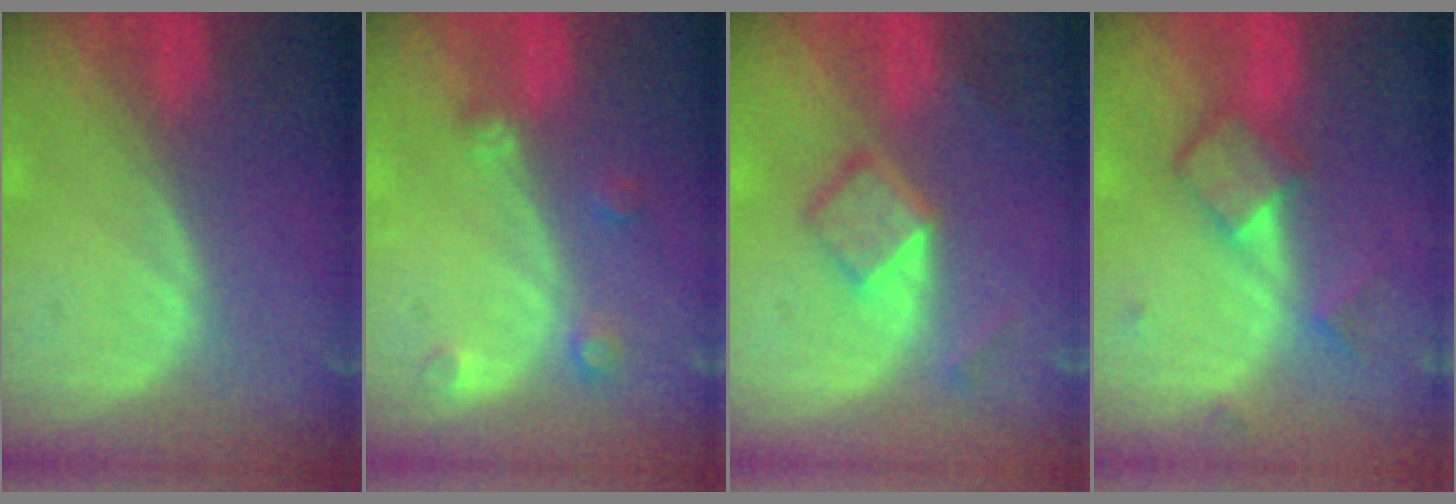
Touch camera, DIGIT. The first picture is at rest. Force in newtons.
{"total": 2.6, "press": 2.6, "slide": 0.3}
{"total": 4.3, "press": 4.3, "slide": 0.6}
{"total": 5.0, "press": 5.0, "slide": 0.5}